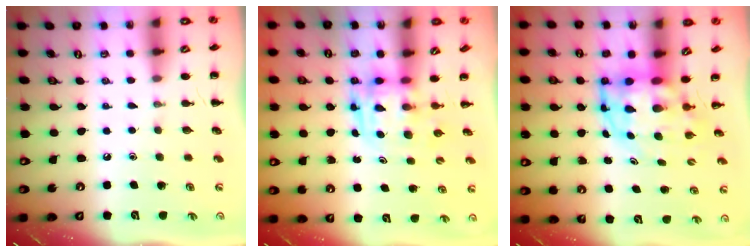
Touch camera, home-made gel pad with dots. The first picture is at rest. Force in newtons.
{"total": 3.7, "press": 3.7, "slide": 0.7}
{"total": 6.6, "press": 6.3, "slide": 1.9}